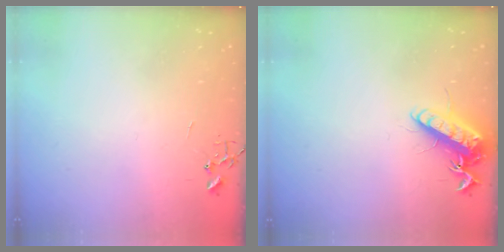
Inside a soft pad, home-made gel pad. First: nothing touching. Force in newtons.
{"total": 14.3, "press": 14.1, "slide": 2.1}